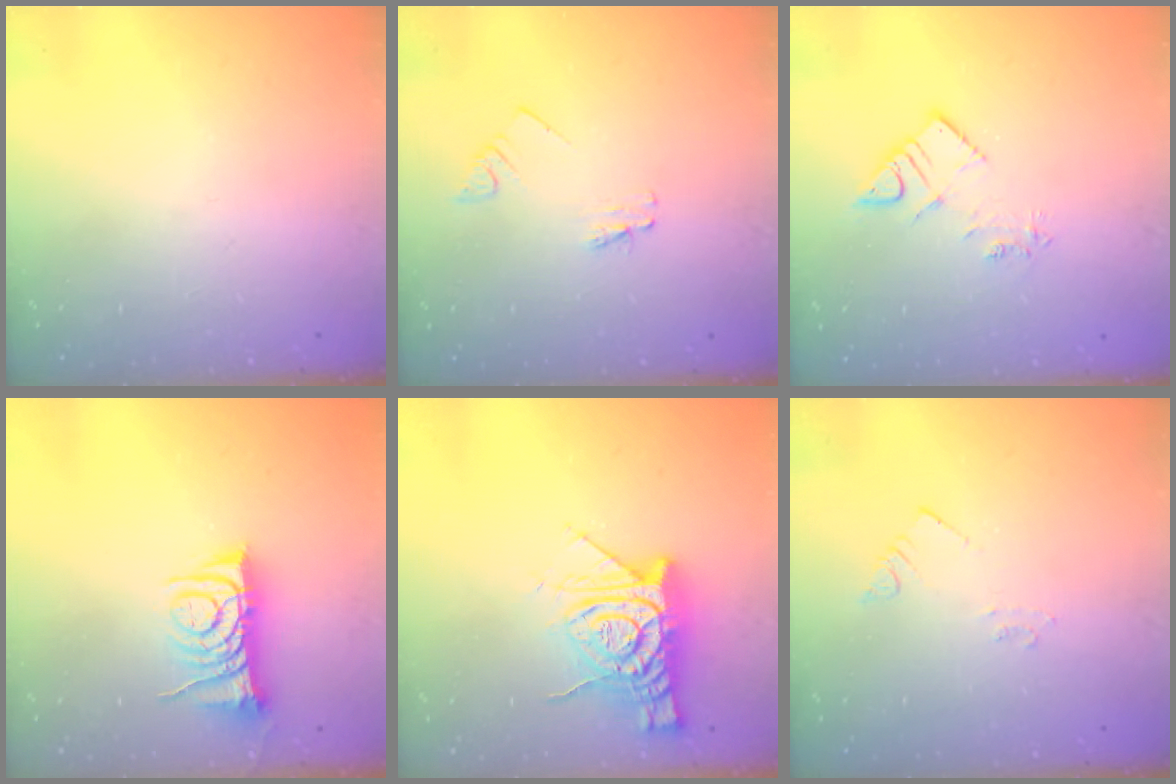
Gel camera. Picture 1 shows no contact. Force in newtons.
{"total": 1.6, "press": 1.6, "slide": 0.2}
{"total": 7.1, "press": 7.1, "slide": 0.6}
{"total": 8.3, "press": 8.3, "slide": 0.4}
{"total": 13.0, "press": 13.0, "slide": 1.4}
{"total": 2.1, "press": 2.1, "slide": 0.3}